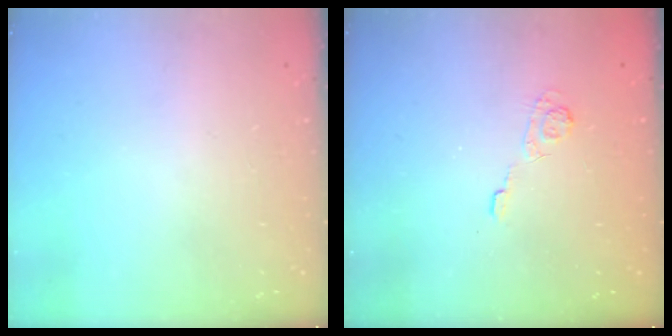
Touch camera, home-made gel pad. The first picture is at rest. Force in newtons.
{"total": 3.7, "press": 3.3, "slide": 1.6}